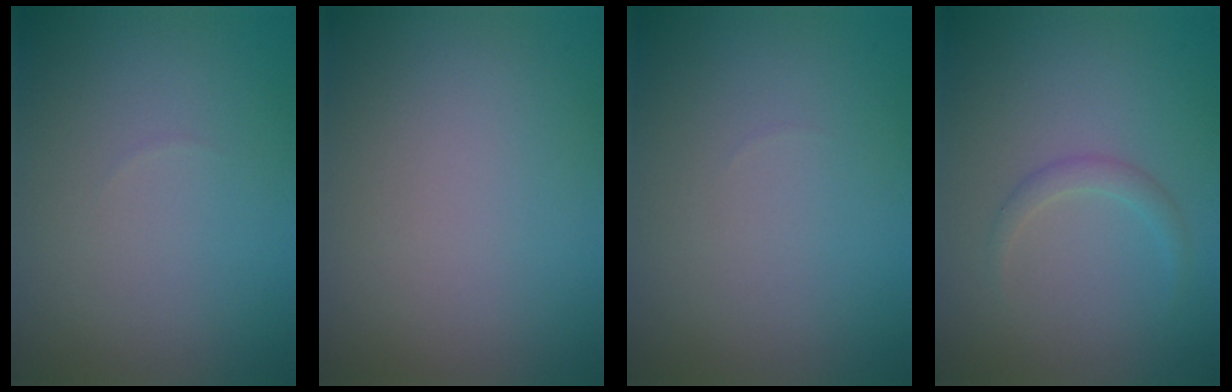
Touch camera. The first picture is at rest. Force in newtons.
{"total": 0.0}
{"total": 0.0}
{"total": 1.2, "press": 1.2, "slide": 0.0}